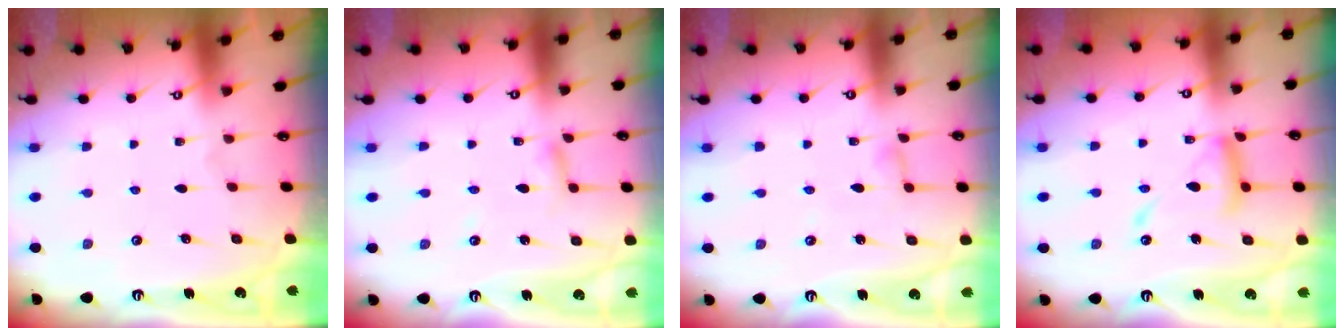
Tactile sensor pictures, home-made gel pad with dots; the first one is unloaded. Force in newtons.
{"total": 2.7, "press": 2.7, "slide": 0.3}
{"total": 3.6, "press": 3.6, "slide": 0.3}
{"total": 14.4, "press": 14.3, "slide": 1.3}